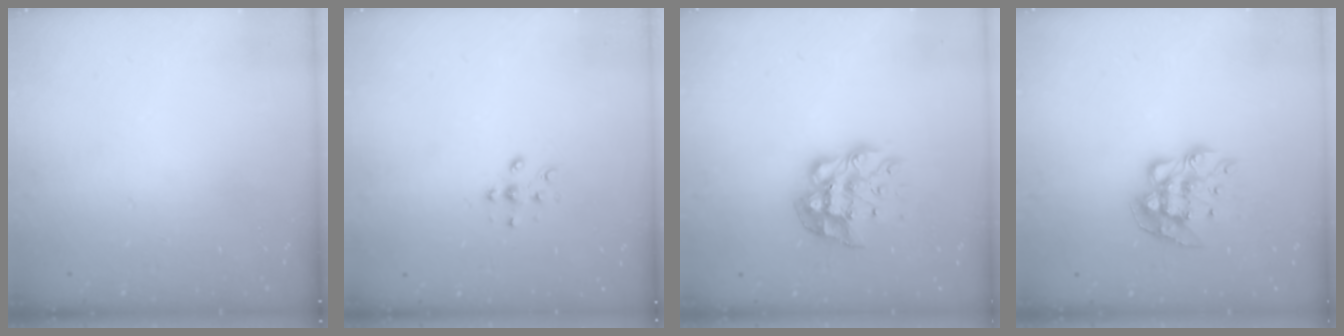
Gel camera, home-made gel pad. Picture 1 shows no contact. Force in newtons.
{"total": 6.2, "press": 5.9, "slide": 1.9}
{"total": 11.6, "press": 11.6, "slide": 1.1}
{"total": 10.1, "press": 10.1, "slide": 0.5}